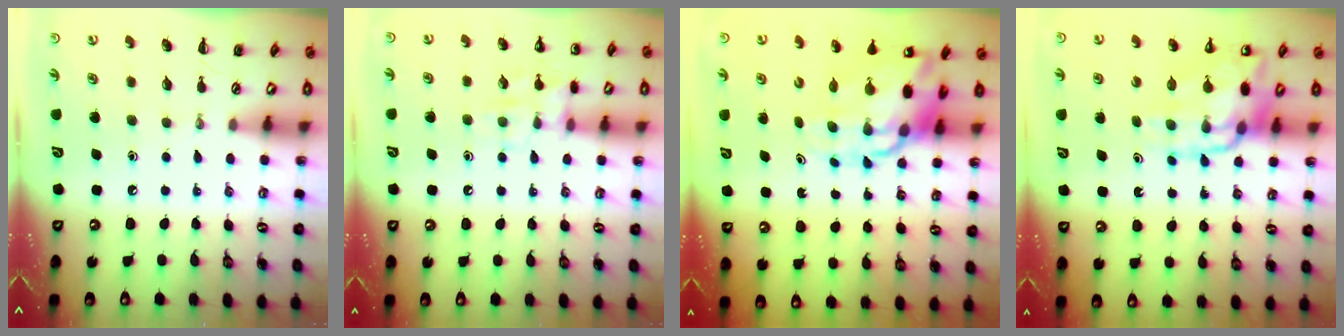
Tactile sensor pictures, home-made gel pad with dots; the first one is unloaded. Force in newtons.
{"total": 10.5, "press": 10.5, "slide": 0.7}
{"total": 13.6, "press": 13.0, "slide": 3.7}
{"total": 13.2, "press": 12.7, "slide": 3.6}